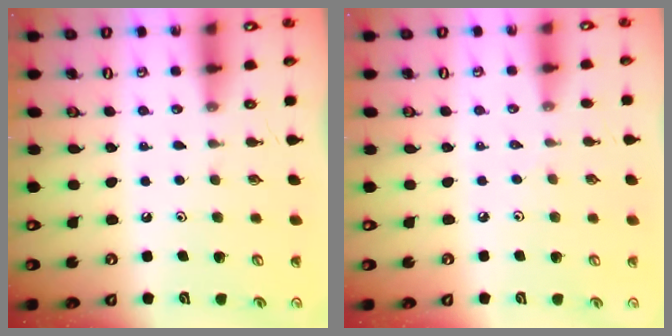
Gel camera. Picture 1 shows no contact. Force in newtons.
{"total": 2.7, "press": 2.6, "slide": 0.6}